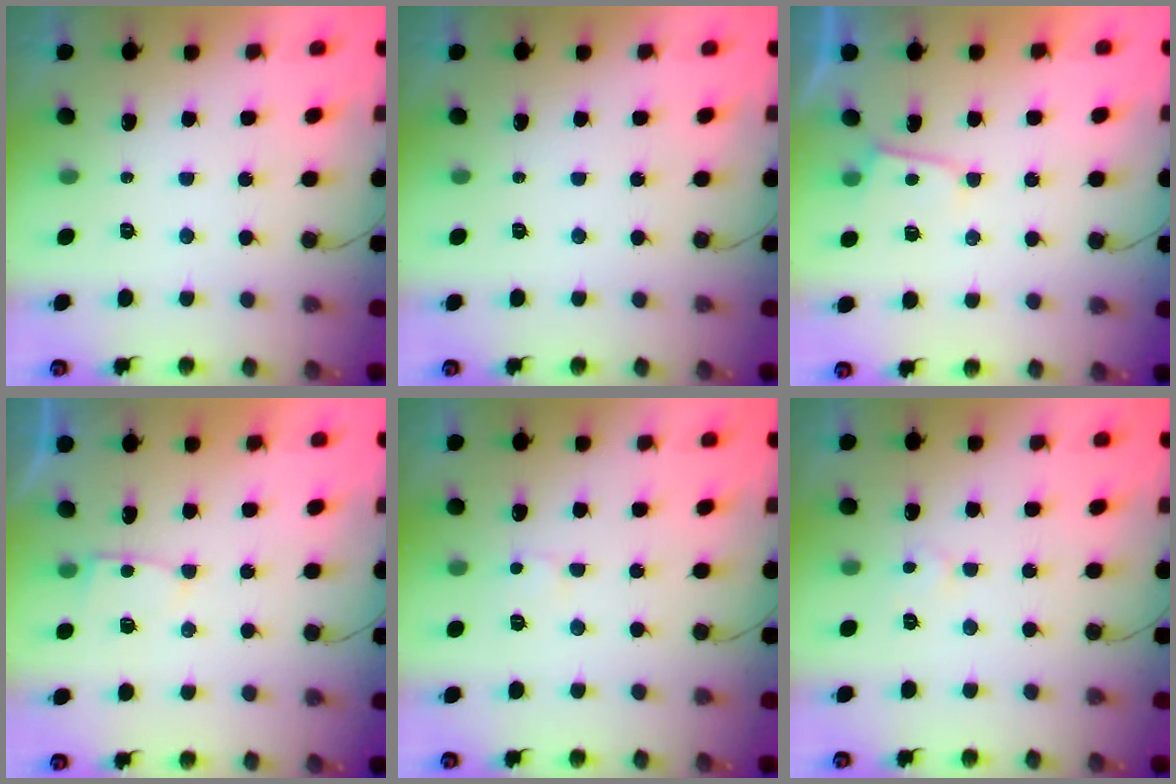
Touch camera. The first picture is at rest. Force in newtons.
{"total": 0.0}
{"total": 3.3, "press": 3.2, "slide": 0.4}
{"total": 3.3, "press": 3.3, "slide": 0.4}
{"total": 4.6, "press": 4.6, "slide": 0.4}
{"total": 5.1, "press": 5.1, "slide": 0.5}